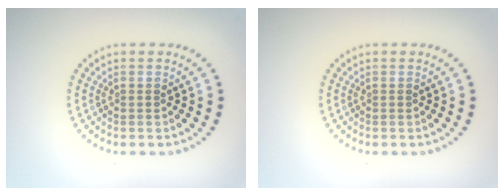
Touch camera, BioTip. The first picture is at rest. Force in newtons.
{"total": 0.0}